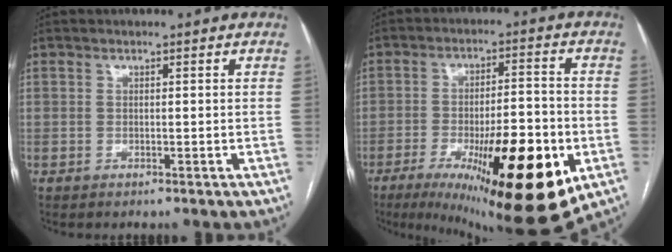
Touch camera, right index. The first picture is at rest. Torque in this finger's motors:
{"motor_torque": [0.10, 0.21, -0.13, -0.13]}